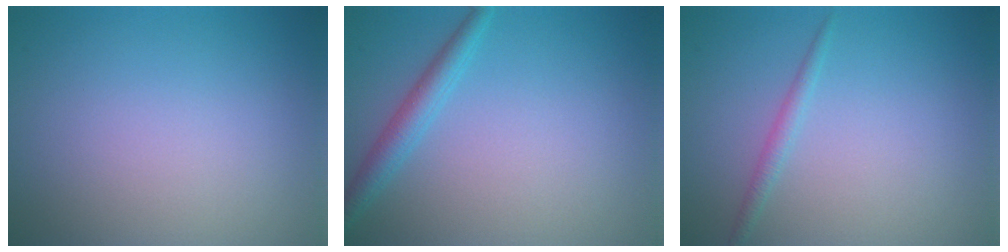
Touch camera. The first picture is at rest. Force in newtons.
{"total": 2.3, "press": 2.3, "slide": 0.1}
{"total": 1.1, "press": 1.1, "slide": 0.0}